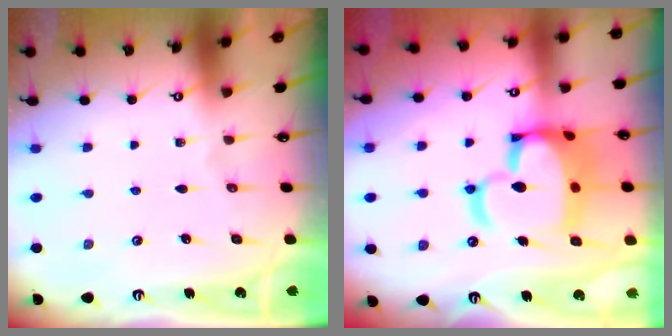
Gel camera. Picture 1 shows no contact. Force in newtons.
{"total": 16.7, "press": 16.6, "slide": 2.0}